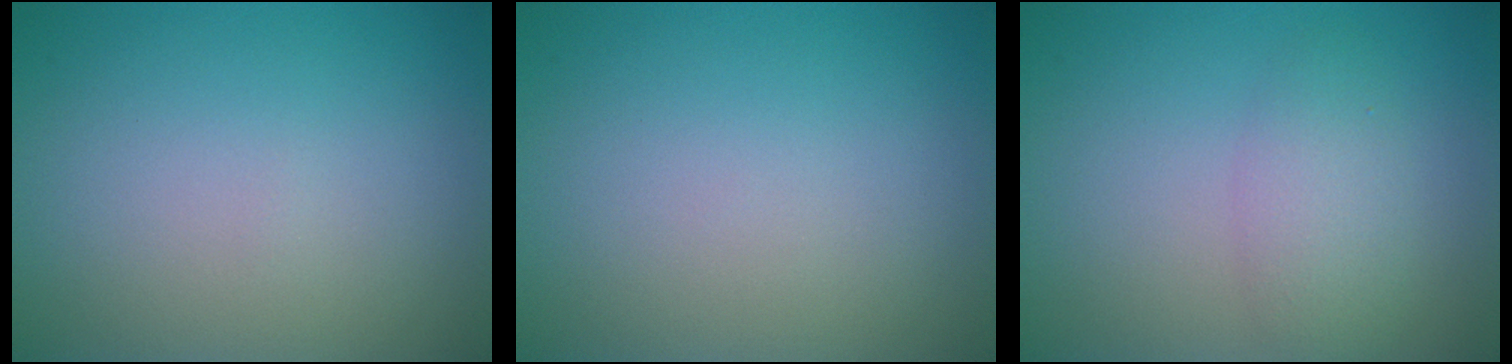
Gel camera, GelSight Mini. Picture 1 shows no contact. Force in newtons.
{"total": 0.0}
{"total": 2.8, "press": 2.8, "slide": 0.2}